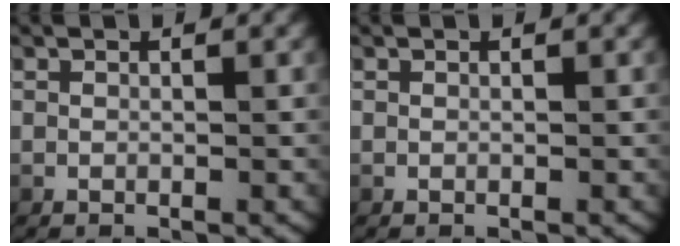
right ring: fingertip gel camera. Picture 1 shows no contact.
{"total": 0.0}